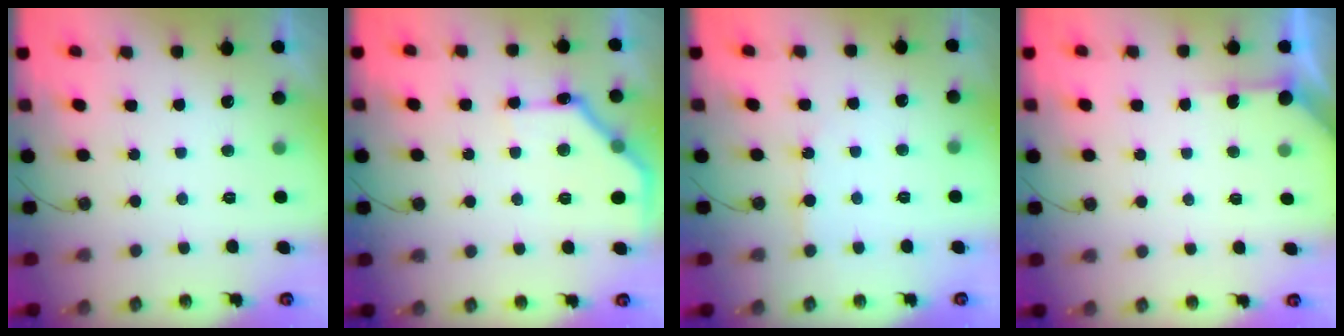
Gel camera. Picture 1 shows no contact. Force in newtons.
{"total": 15.3, "press": 15.3, "slide": 0.3}
{"total": 3.3, "press": 3.3, "slide": 0.4}
{"total": 4.1, "press": 4.1, "slide": 0.5}